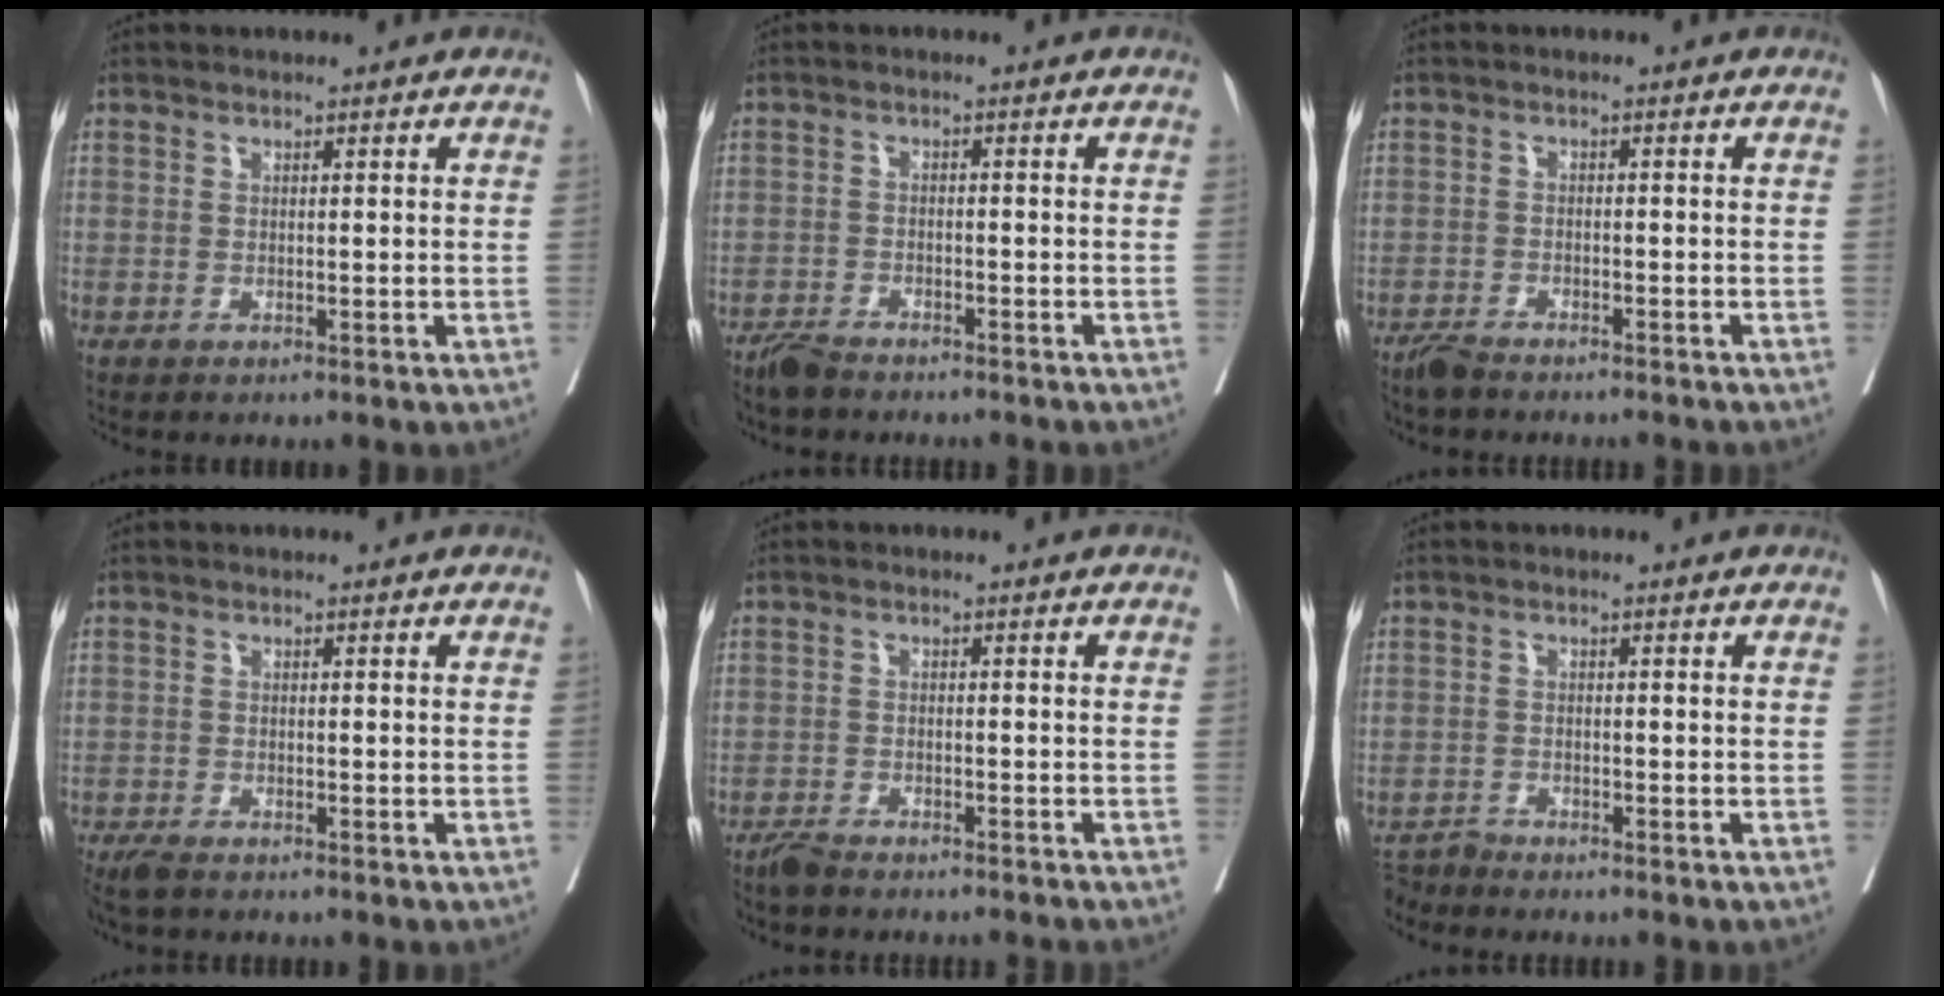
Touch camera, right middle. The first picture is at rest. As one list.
[{"total": 4.7, "force": [-4.4, 0.7, 1.4], "torque": [-0.020, -0.010, -0.072]}, {"total": 4.5, "force": [-4.3, 0.2, 1.3], "torque": [-0.015, -0.011, -0.069]}, {"total": 3.7, "force": [-3.1, 0.8, 1.7], "torque": [-0.030, -0.010, -0.053]}, {"total": 4.8, "force": [-4.7, 0.1, 1.2], "torque": [-0.011, -0.010, -0.074]}, {"total": 2.0, "force": [-1.9, 0.2, -0.6], "torque": [0.014, -0.007, -0.036]}]